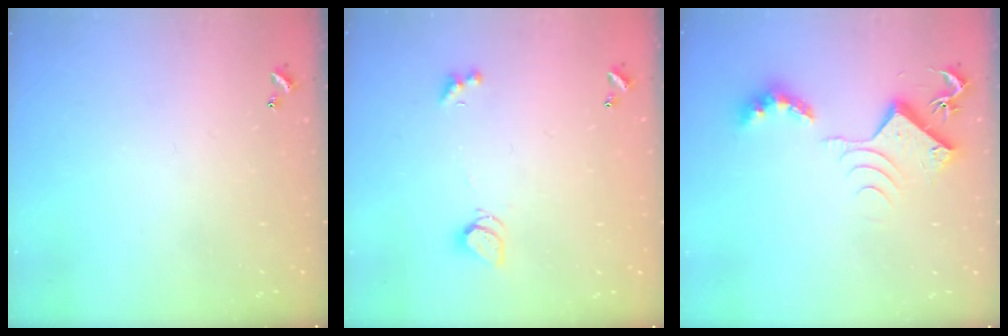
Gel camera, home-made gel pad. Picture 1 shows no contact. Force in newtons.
{"total": 2.0, "press": 1.9, "slide": 0.5}
{"total": 10.4, "press": 10.3, "slide": 0.5}